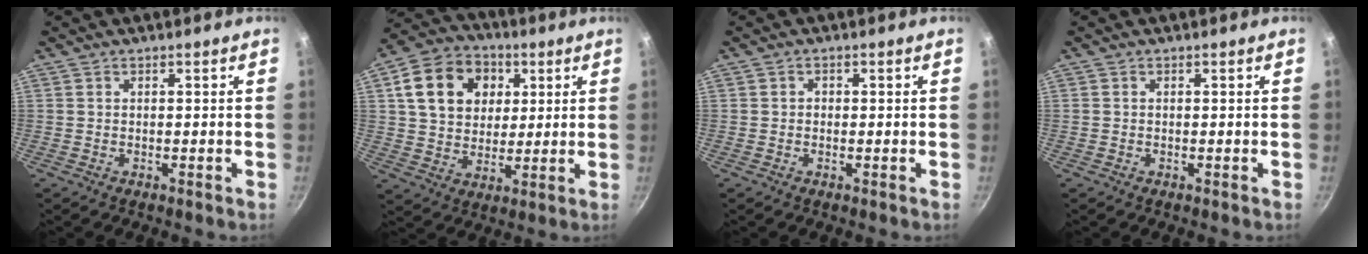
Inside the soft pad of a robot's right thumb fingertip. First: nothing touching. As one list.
[{"total": 15.5, "force": [4.7, 12.2, 8.4], "torque": [-0.122, 0.006, 0.072]}, {"total": 0.9, "force": [0.0, 0.8, 0.3], "torque": [-0.002, 0.004, -0.002]}, {"total": 0.0}]